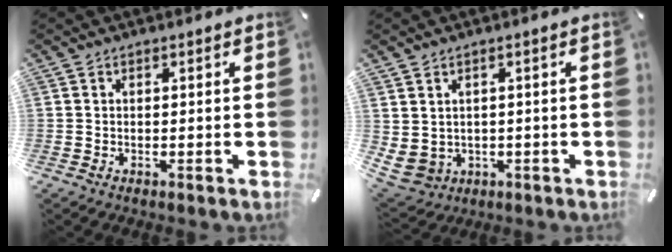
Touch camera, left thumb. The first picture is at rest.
{"total": 3.9, "force": [1.4, 3.6, 0.6], "torque": [-0.034, -0.009, 0.025]}